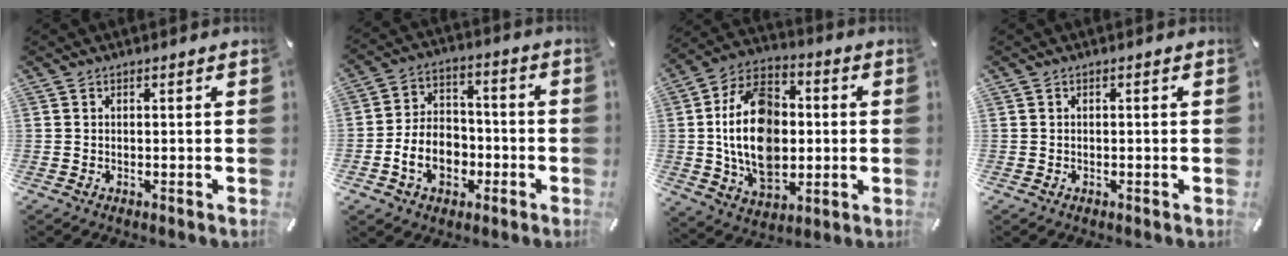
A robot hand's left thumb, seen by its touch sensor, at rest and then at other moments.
{"total": 11.0, "force": [-3.9, 8.5, 5.9], "torque": [-0.122, 0.027, -0.069]}
{"total": 19.8, "force": [-0.3, 14.0, 14.0], "torque": [-0.274, 0.005, -0.010]}
{"total": 0.0}